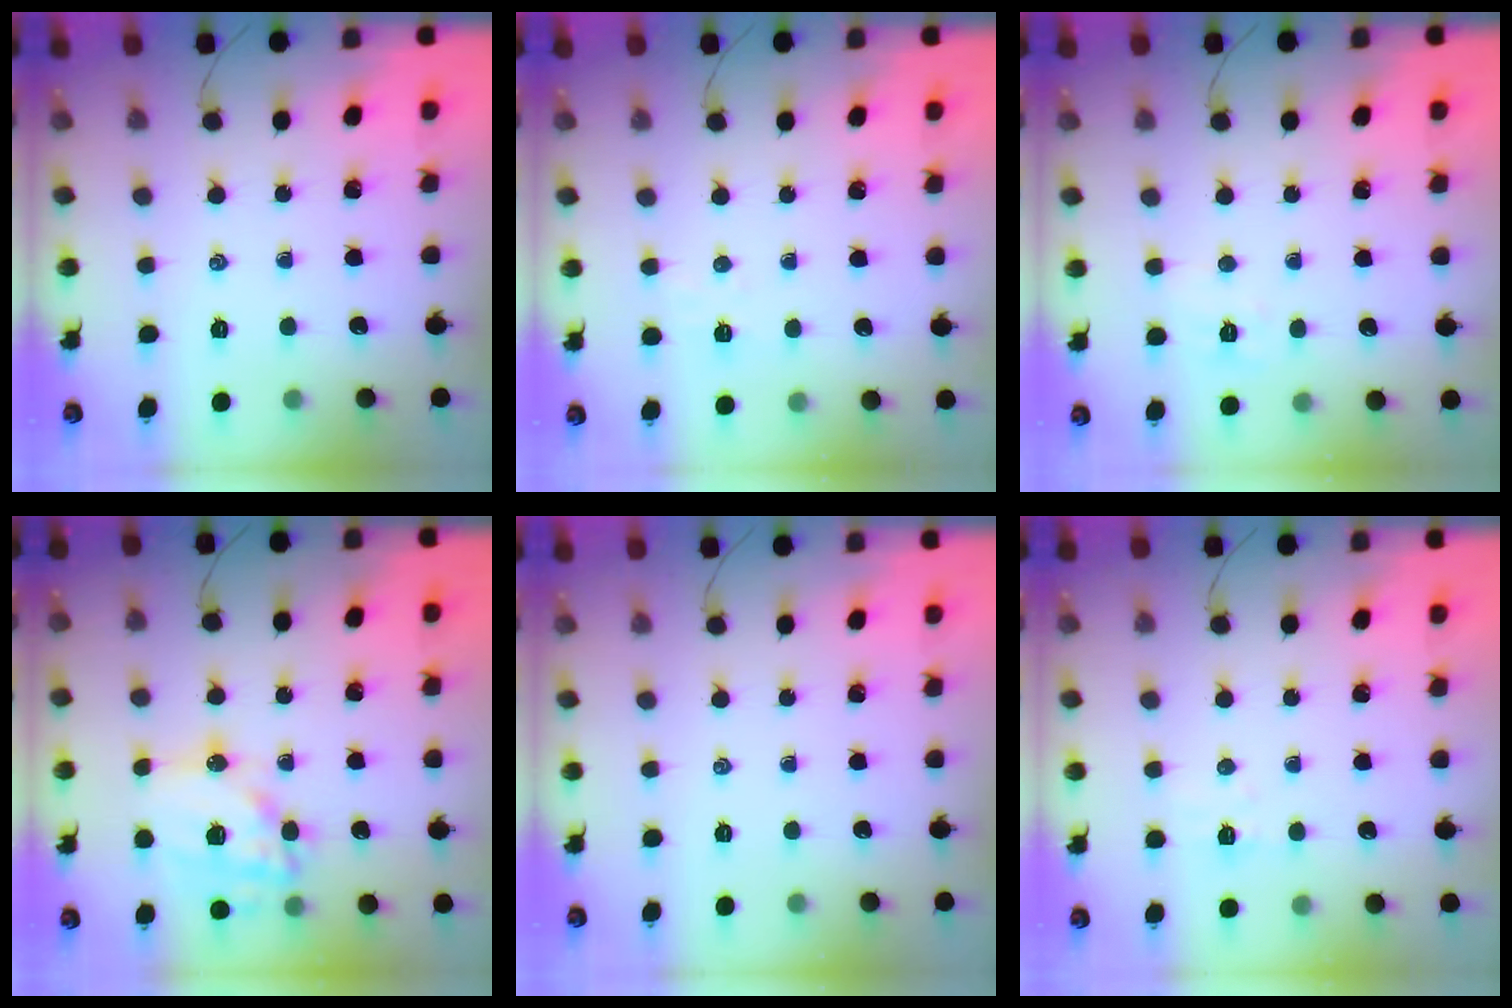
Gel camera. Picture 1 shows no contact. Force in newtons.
{"total": 4.1, "press": 4.0, "slide": 0.7}
{"total": 5.2, "press": 5.1, "slide": 1.1}
{"total": 16.9, "press": 16.5, "slide": 3.6}
{"total": 0.0}
{"total": 4.3, "press": 4.1, "slide": 1.1}